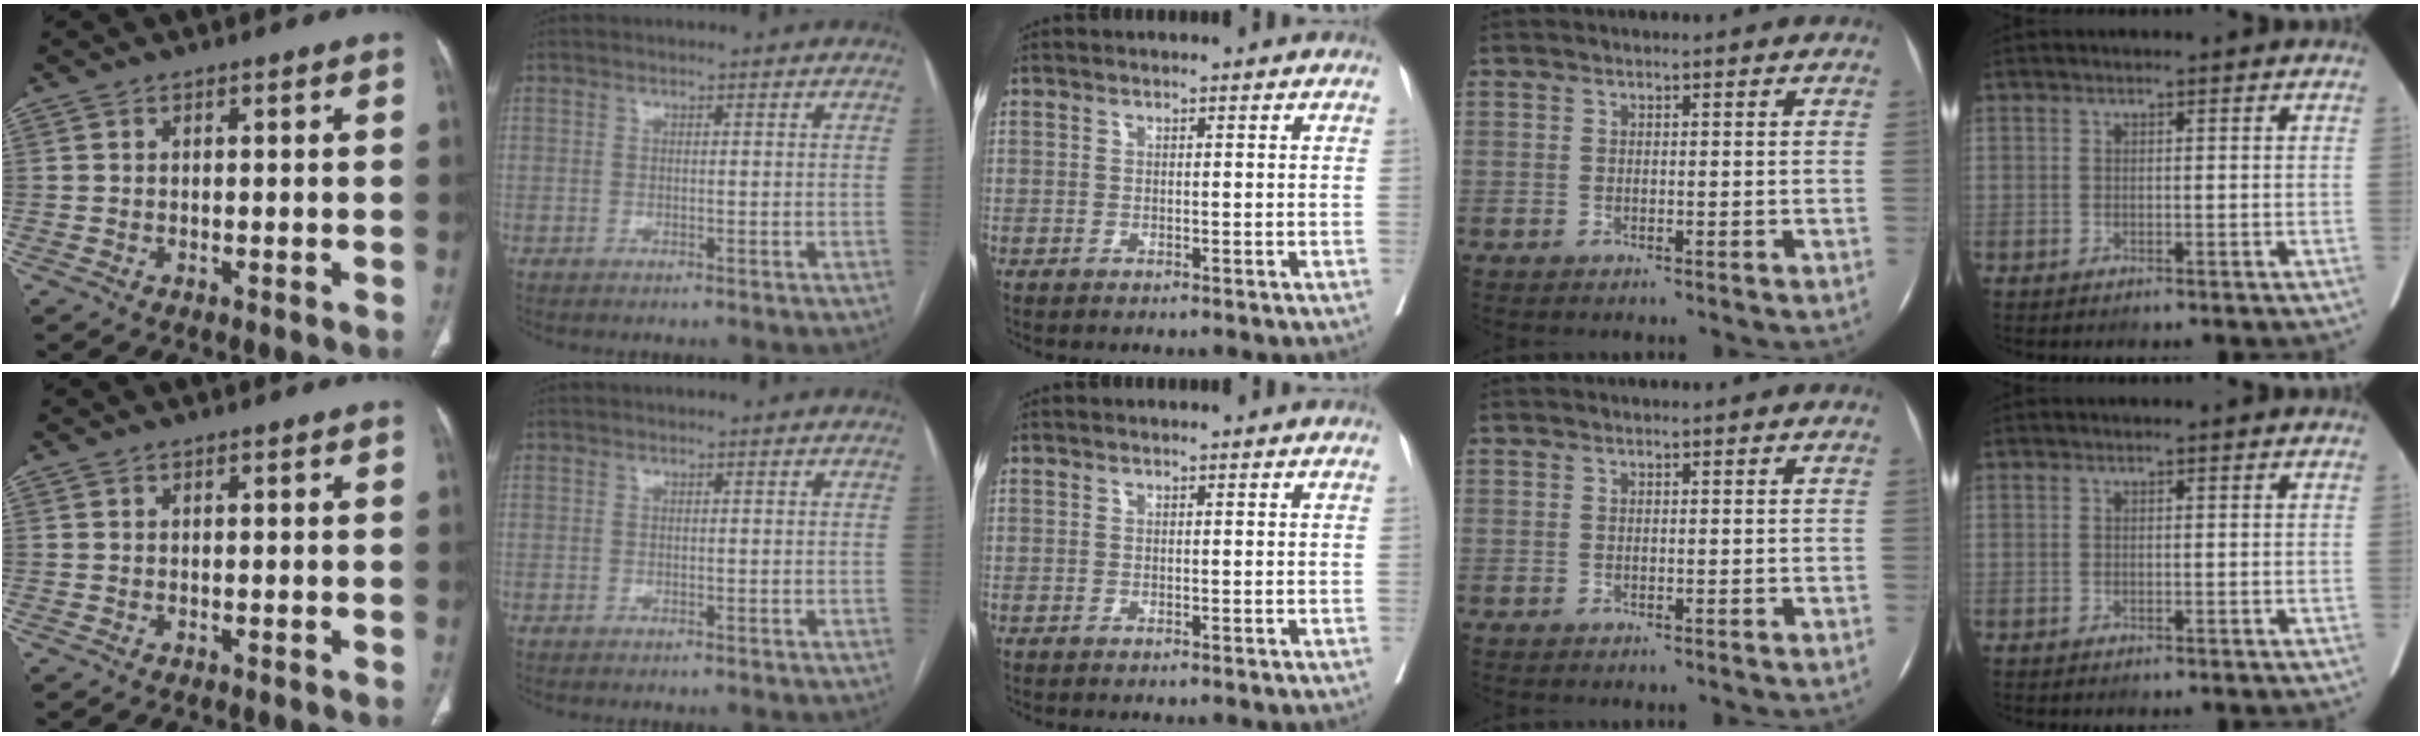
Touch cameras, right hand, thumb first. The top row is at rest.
{}